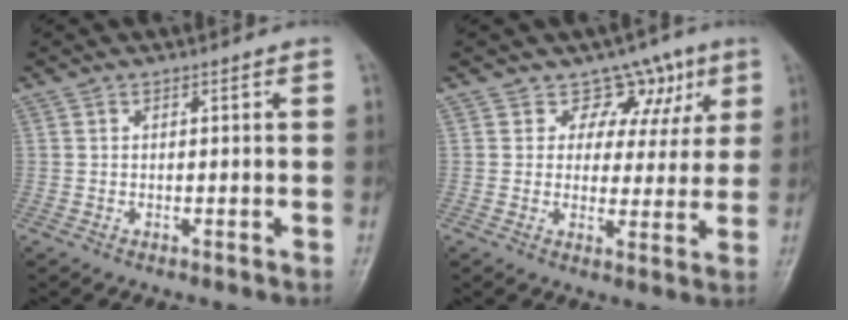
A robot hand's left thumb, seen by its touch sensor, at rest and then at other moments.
{"total": 7.5, "force": [4.4, 5.8, 1.9], "torque": [0.029, -0.013, 0.058]}